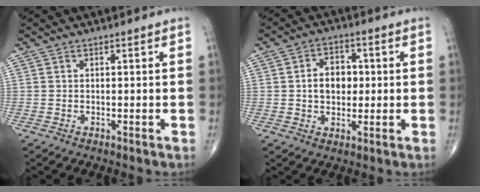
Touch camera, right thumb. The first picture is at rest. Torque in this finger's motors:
{"motor_torque": [-0.48, 0.69, 0.30, 0.17, 0.13]}